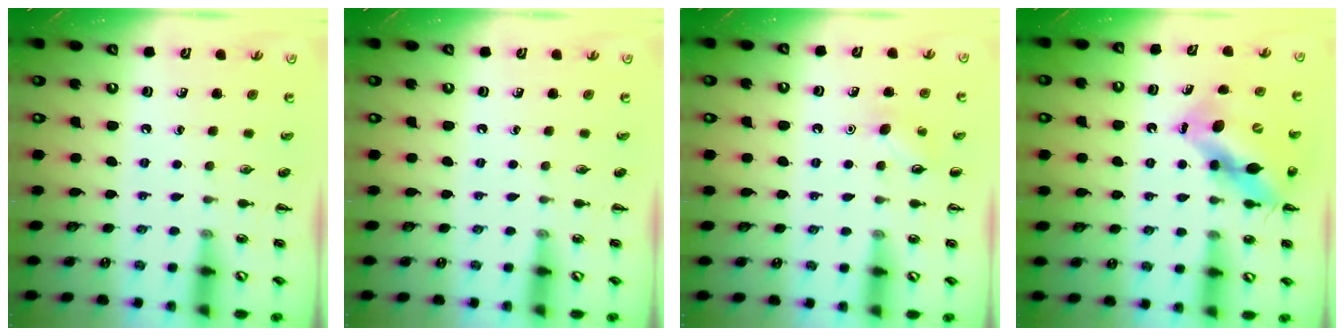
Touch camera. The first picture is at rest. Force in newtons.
{"total": 0.0}
{"total": 5.3, "press": 5.1, "slide": 1.4}
{"total": 12.6, "press": 12.2, "slide": 3.1}